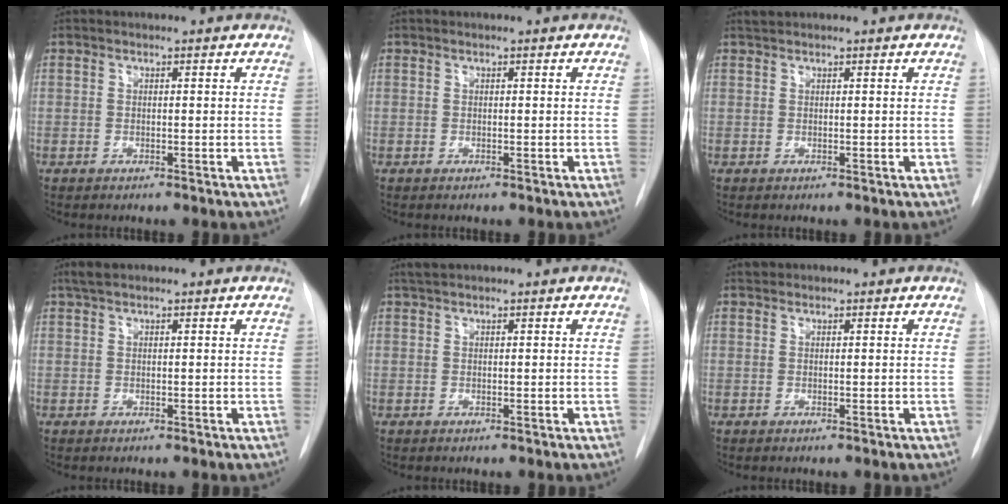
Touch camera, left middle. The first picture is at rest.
{"total": 0.0}
{"total": 0.7, "force": [0.7, -0.1, 0.1], "torque": [-0.009, 0.008, 0.017]}
{"total": 1.7, "force": [1.3, 0.3, 1.0], "torque": [-0.023, 0.014, 0.026]}
{"total": 1.3, "force": [1.2, 0.1, 0.5], "torque": [-0.017, 0.012, 0.026]}
{"total": 0.7, "force": [0.6, 0.3, -0.1], "torque": [-0.006, 0.008, 0.010]}